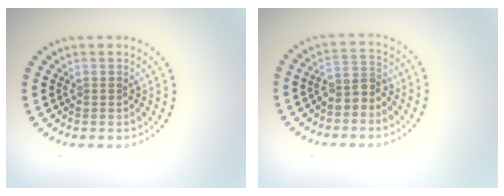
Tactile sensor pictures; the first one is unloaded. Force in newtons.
{"total": 2.4, "press": 2.0, "slide": 1.4}